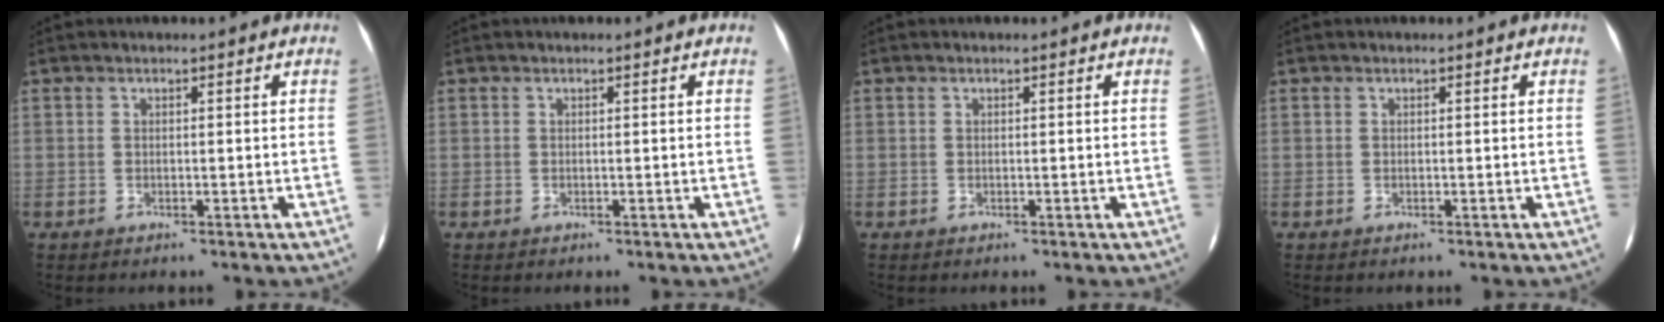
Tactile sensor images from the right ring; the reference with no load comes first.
{"total": 0.0}
{"total": 0.0}
{"total": 0.0}